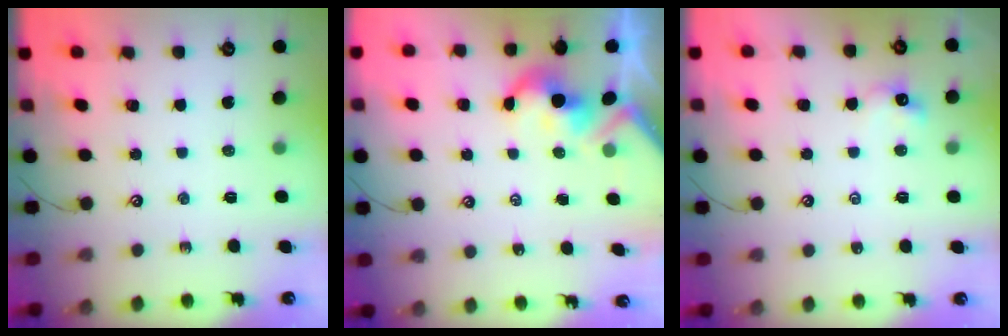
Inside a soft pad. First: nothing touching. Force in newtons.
{"total": 3.8, "press": 3.8, "slide": 0.7}
{"total": 2.3, "press": 2.2, "slide": 0.6}